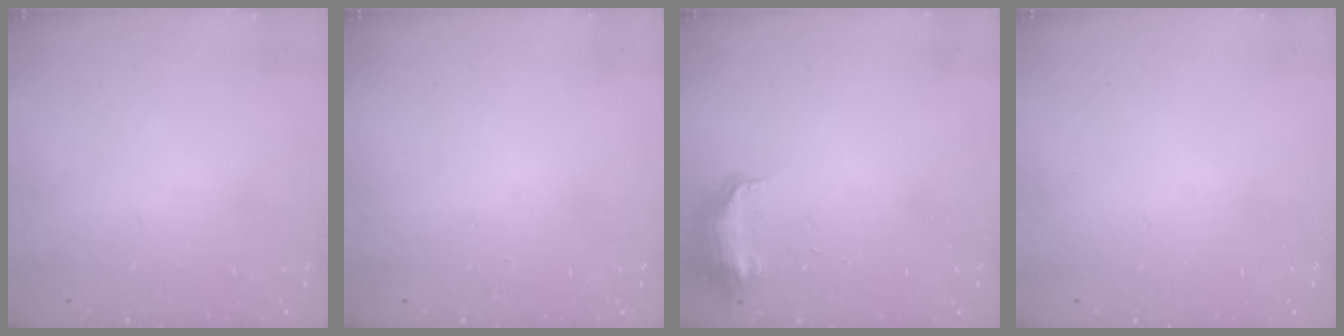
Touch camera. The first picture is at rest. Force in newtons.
{"total": 0.0}
{"total": 8.5, "press": 8.4, "slide": 0.9}
{"total": 0.0}